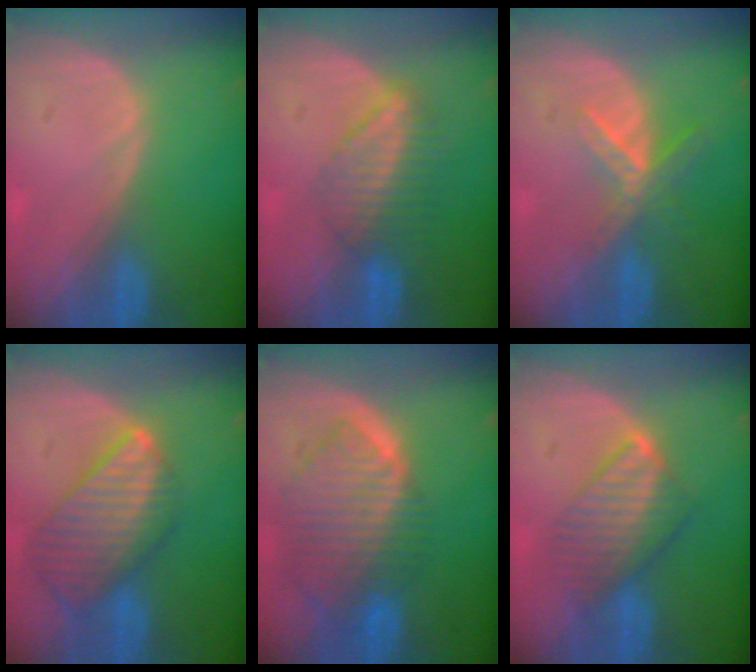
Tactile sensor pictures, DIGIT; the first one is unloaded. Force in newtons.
{"total": 6.6, "press": 5.9, "slide": 3.1}
{"total": 5.8, "press": 5.0, "slide": 2.9}
{"total": 9.6, "press": 8.4, "slide": 4.7}
{"total": 9.9, "press": 8.4, "slide": 5.2}
{"total": 6.5, "press": 6.5, "slide": 0.6}